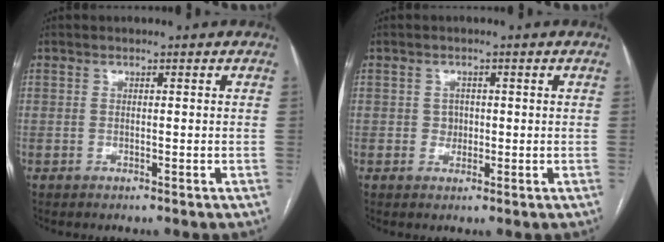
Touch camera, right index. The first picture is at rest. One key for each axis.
{"total": 1.8, "fx": 0.0, "fy": 1.6, "fz": 0.7, "tx": -0.009, "ty": 0.003, "tz": 0.002}